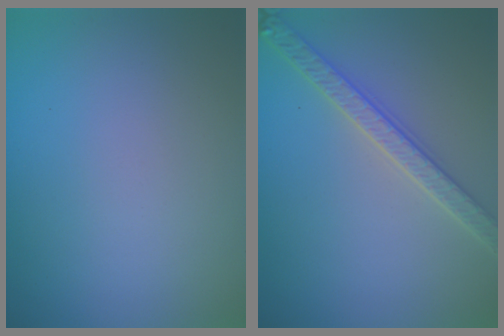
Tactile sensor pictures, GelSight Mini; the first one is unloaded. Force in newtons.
{"total": 3.6, "press": 3.2, "slide": 1.6}